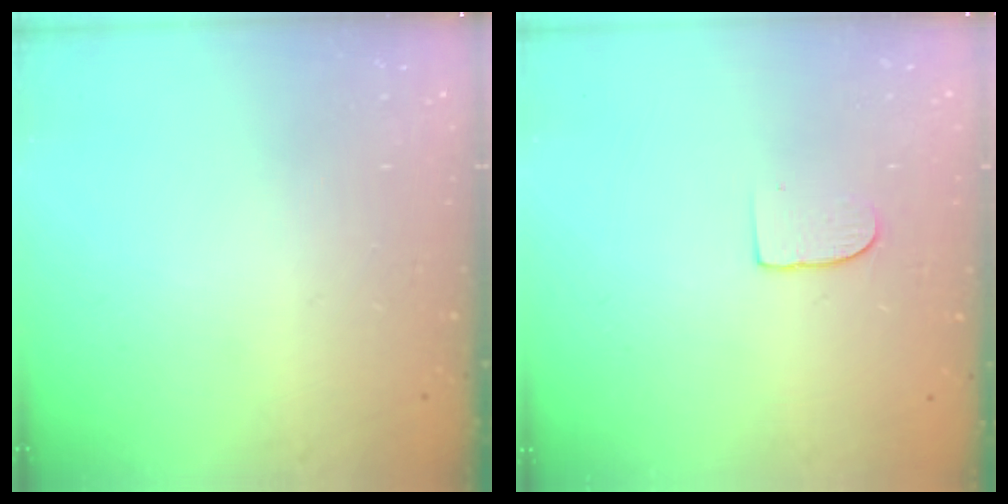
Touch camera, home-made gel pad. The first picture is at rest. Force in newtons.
{"total": 6.8, "press": 6.8, "slide": 0.5}